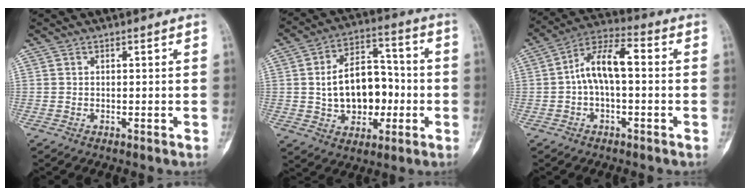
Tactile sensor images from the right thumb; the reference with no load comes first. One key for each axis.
{"total": 14.9, "fx": -1.1, "fy": 10.2, "fz": 10.8, "tx": -0.134, "ty": 0.036, "tz": -0.012}
{"total": 9.9, "fx": 0.0, "fy": 4.7, "fz": 8.7, "tx": -0.158, "ty": 0.042, "tz": -0.008}